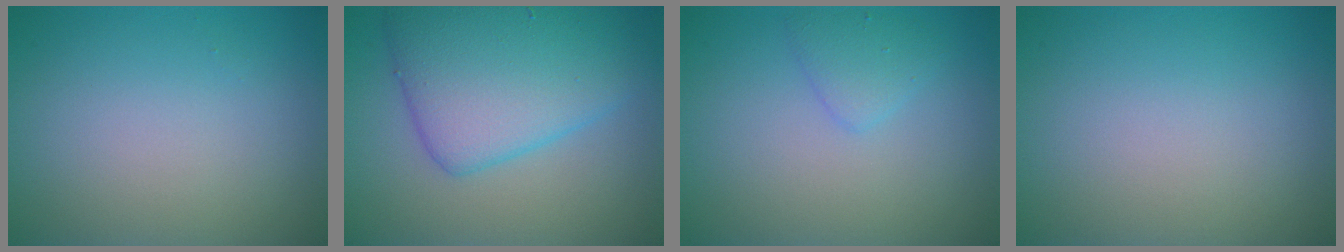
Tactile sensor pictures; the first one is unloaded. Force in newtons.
{"total": 7.4, "press": 7.4, "slide": 0.2}
{"total": 1.7, "press": 1.6, "slide": 0.1}
{"total": 0.0}